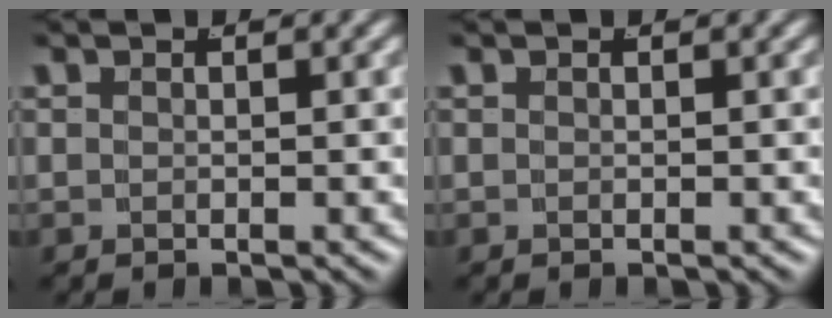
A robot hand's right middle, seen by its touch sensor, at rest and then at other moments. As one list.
[{"total": 0.0}]